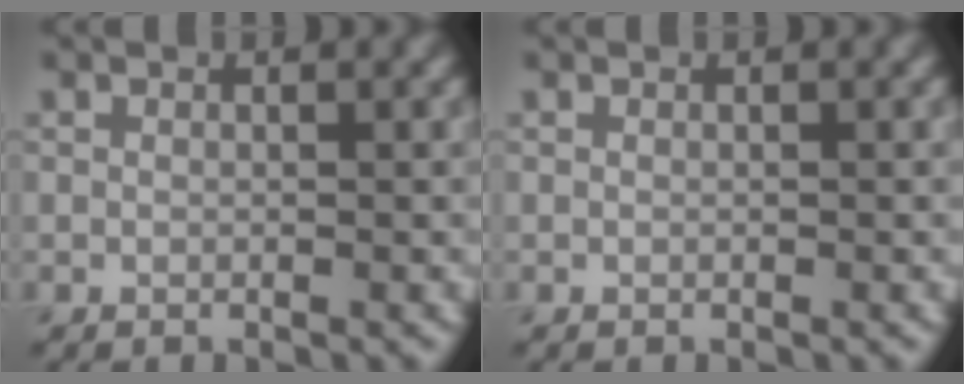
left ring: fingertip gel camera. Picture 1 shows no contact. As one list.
[{"total": 0.0}]